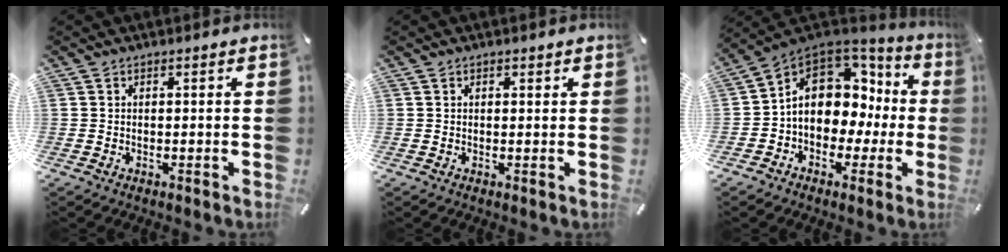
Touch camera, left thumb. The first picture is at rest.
{"total": 0.6, "force": [0.3, 0.5, 0.3], "torque": [-0.006, 0.002, 0.005]}
{"total": 12.8, "force": [1.9, 10.4, 7.3], "torque": [-0.116, -0.009, 0.038]}